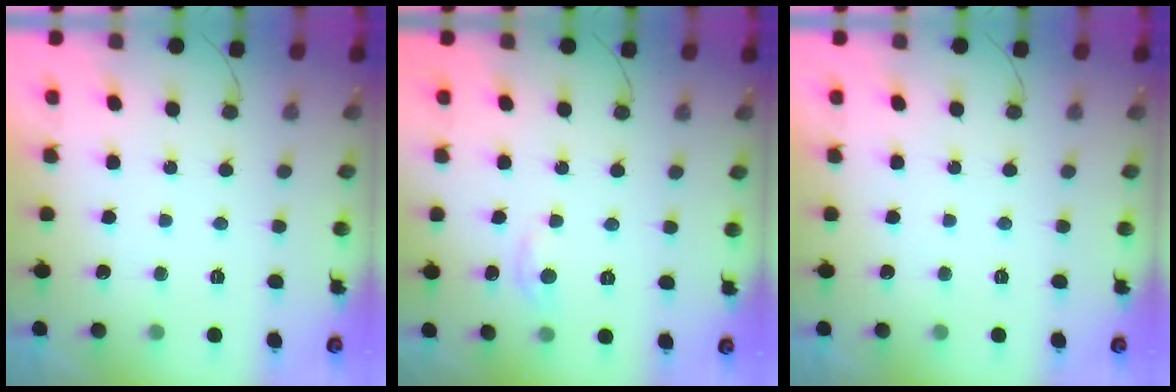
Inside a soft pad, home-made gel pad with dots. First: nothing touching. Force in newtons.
{"total": 3.1, "press": 3.1, "slide": 0.4}
{"total": 0.0}